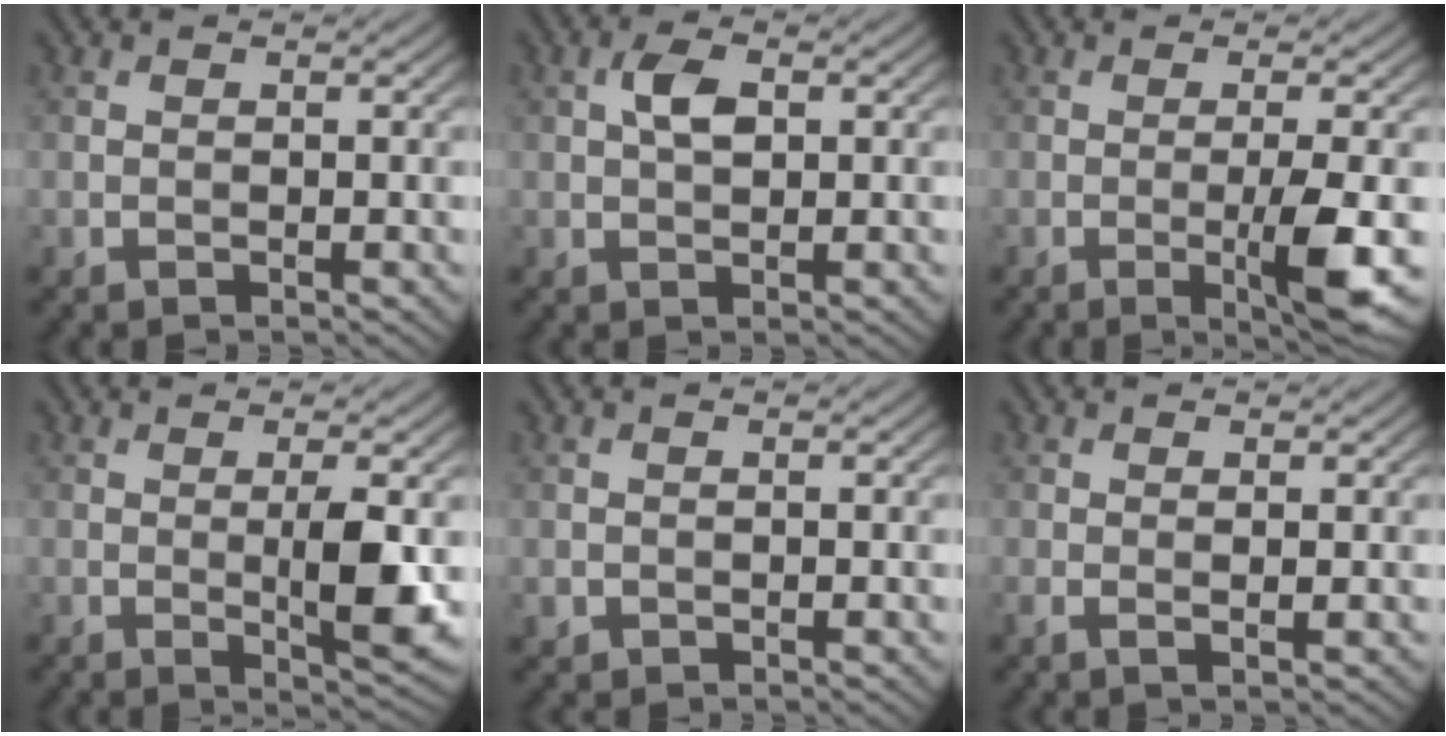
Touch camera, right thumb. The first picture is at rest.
{"total": 3.2, "force": [0.7, 1.7, 2.6], "torque": [-0.054, 0.006, 0.010]}
{"total": 5.6, "force": [-1.3, 0.5, 5.4], "torque": [-0.094, 0.001, -0.022]}
{"total": 5.0, "force": [0.1, 0.8, 4.9], "torque": [-0.091, -0.005, 0.004]}
{"total": 0.6, "force": [0.0, 0.5, 0.2], "torque": [-0.005, -0.004, 0.001]}
{"total": 1.4, "force": [0.3, 0.2, 1.3], "torque": [-0.028, 0.001, 0.004]}